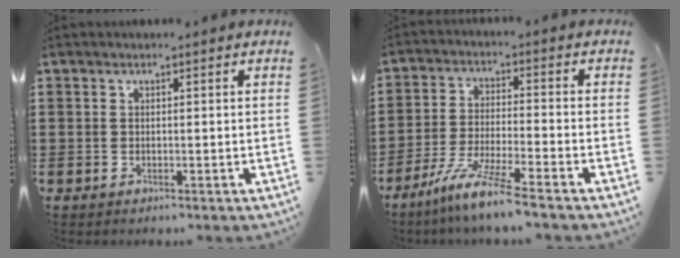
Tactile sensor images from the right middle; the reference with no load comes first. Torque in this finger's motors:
{"motor_torque": [1.39, -0.74, 0.57, 0.17]}